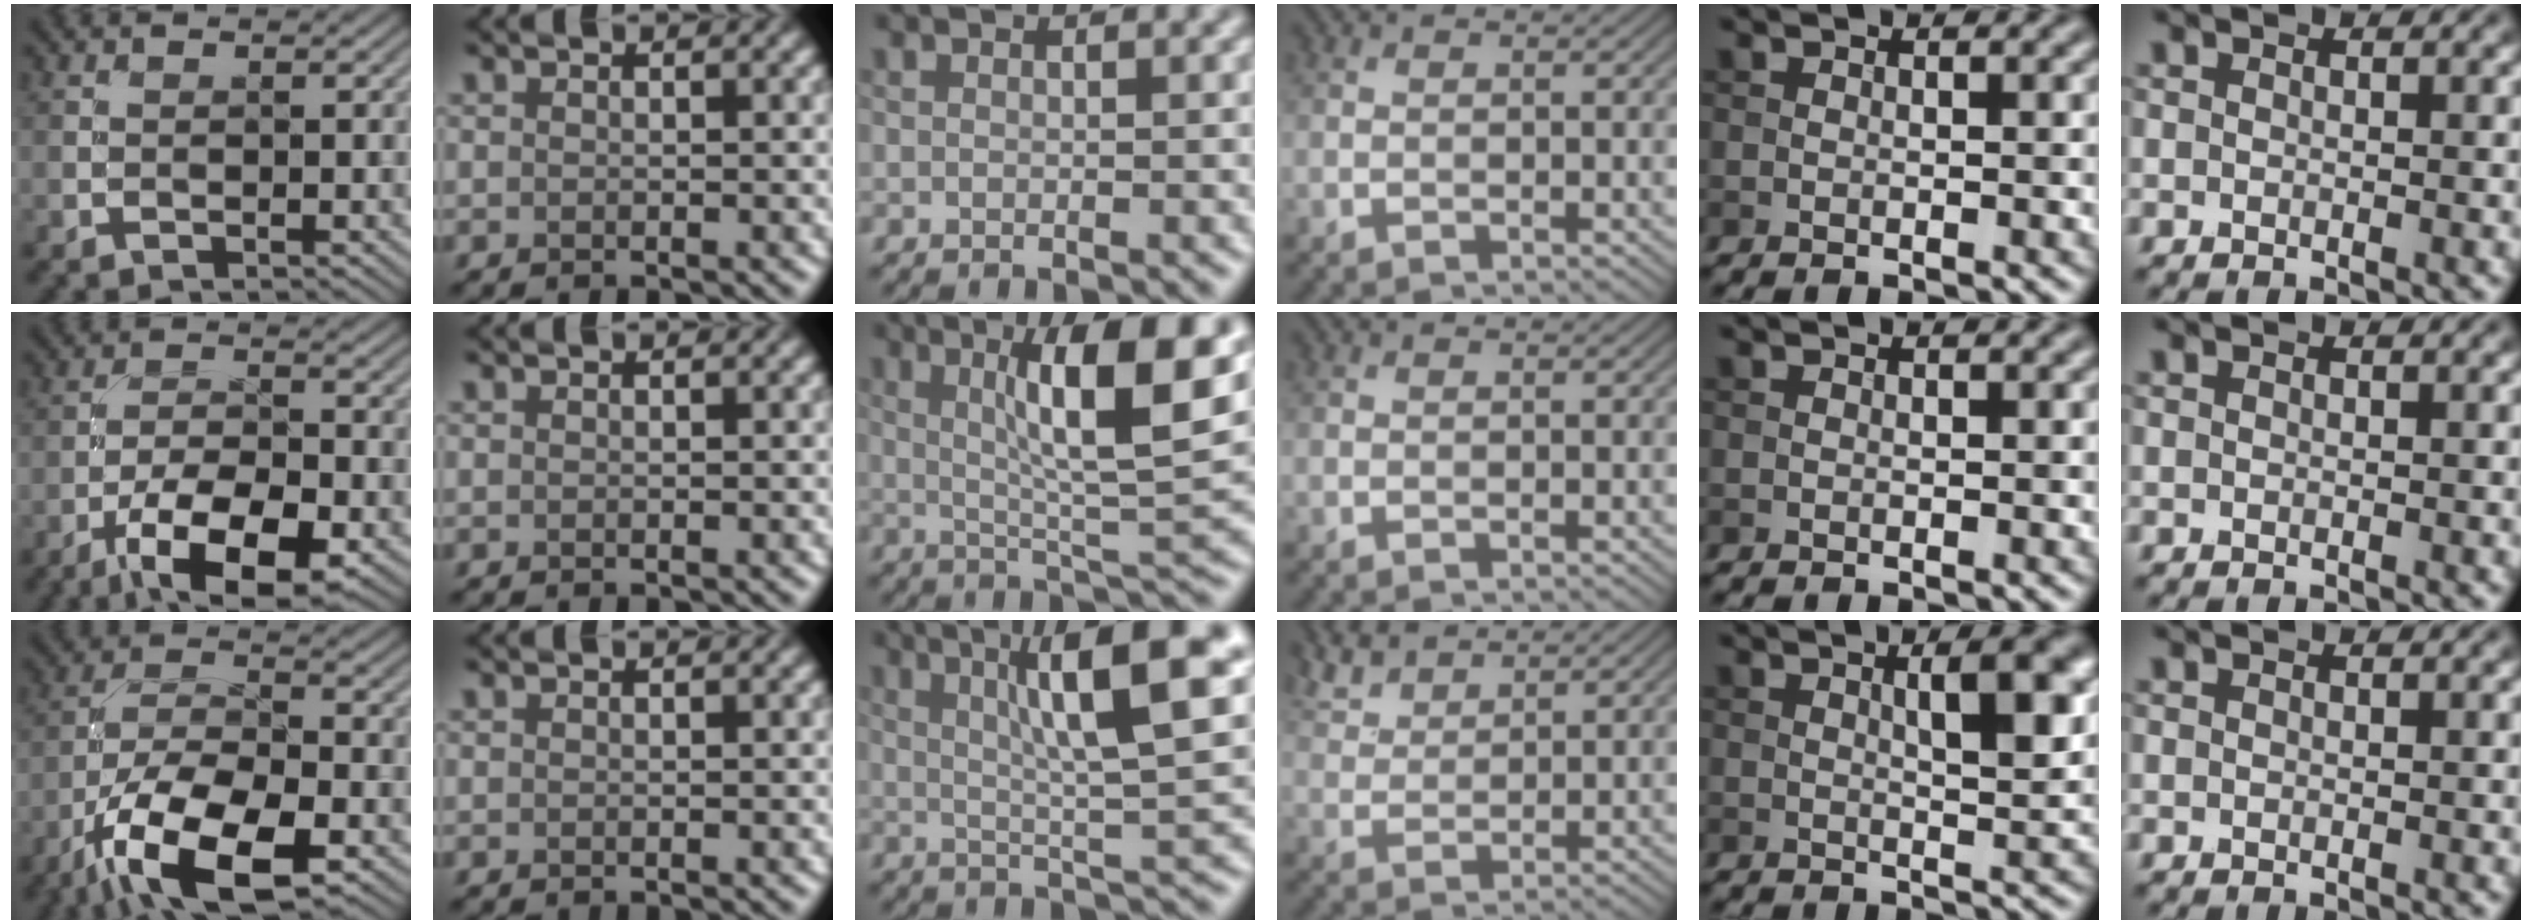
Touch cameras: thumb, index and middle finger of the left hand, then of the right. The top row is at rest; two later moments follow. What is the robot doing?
{"motion": "unscrew", "object": "medicine bottle"}